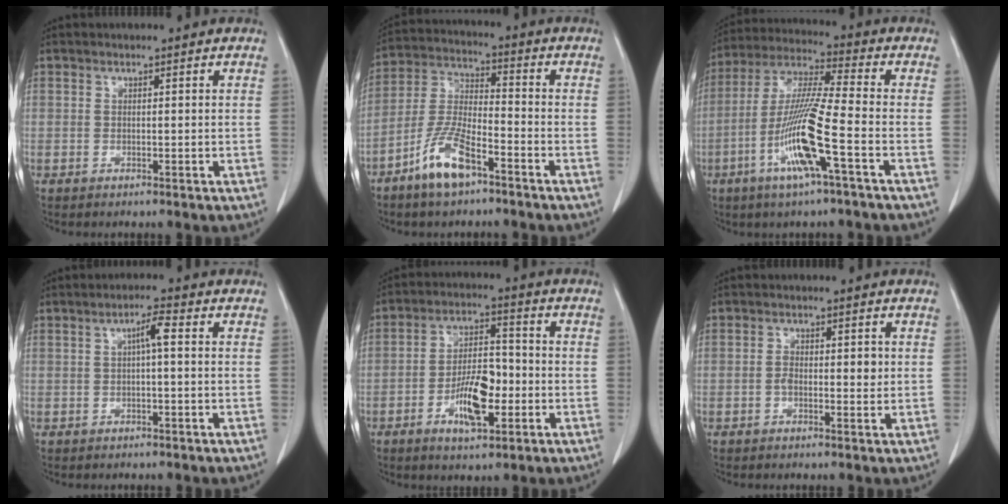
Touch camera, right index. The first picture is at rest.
{"total": 9.7, "force": [-6.1, 2.6, 7.1], "torque": [-0.161, -0.006, -0.120]}
{"total": 13.2, "force": [-4.7, -0.1, 12.3], "torque": [-0.252, -0.006, -0.097]}
{"total": 3.0, "force": [0.4, 0.4, 2.9], "torque": [-0.052, 0.009, 0.007]}
{"total": 9.4, "force": [-3.1, 3.5, 8.2], "torque": [-0.152, 0.008, -0.052]}
{"total": 3.3, "force": [-0.2, 1.6, 2.8], "torque": [-0.043, 0.007, -0.003]}